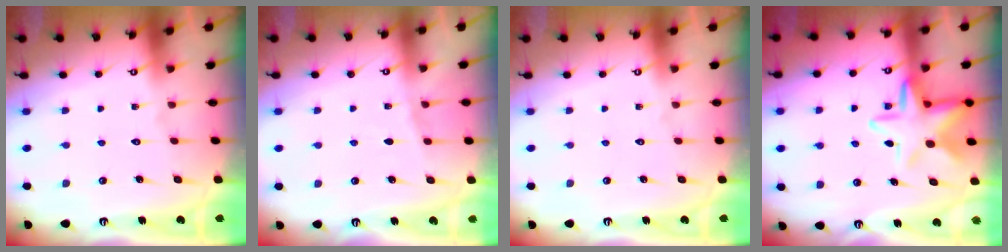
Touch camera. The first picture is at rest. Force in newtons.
{"total": 3.6, "press": 3.6, "slide": 0.5}
{"total": 0.0}
{"total": 11.8, "press": 11.7, "slide": 1.8}